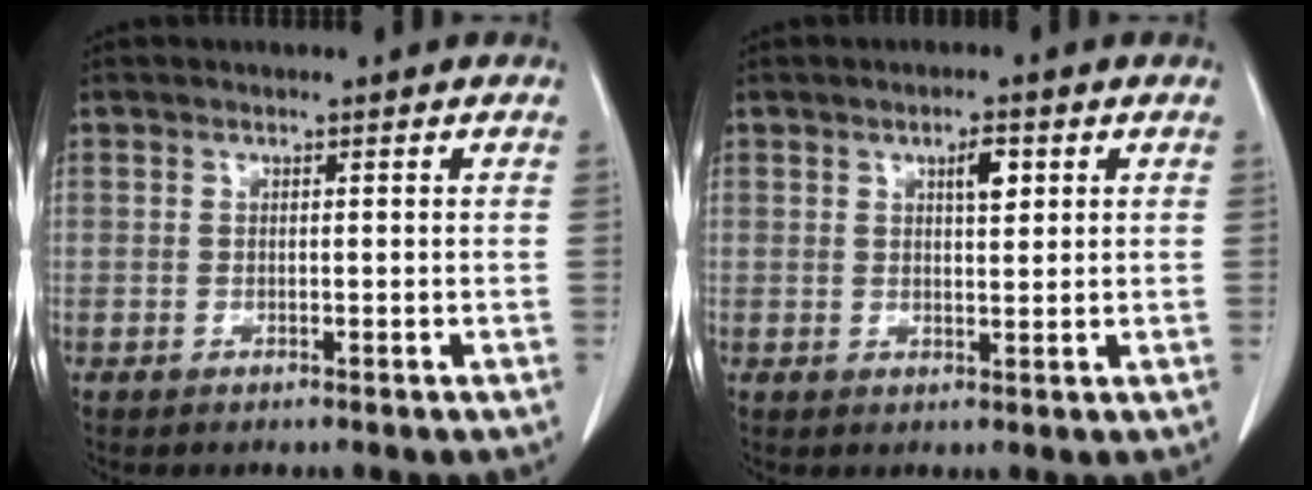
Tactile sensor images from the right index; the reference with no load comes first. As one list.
[{"total": 3.1, "force": [1.3, 0.9, 2.7], "torque": [-0.044, -0.001, 0.021]}]